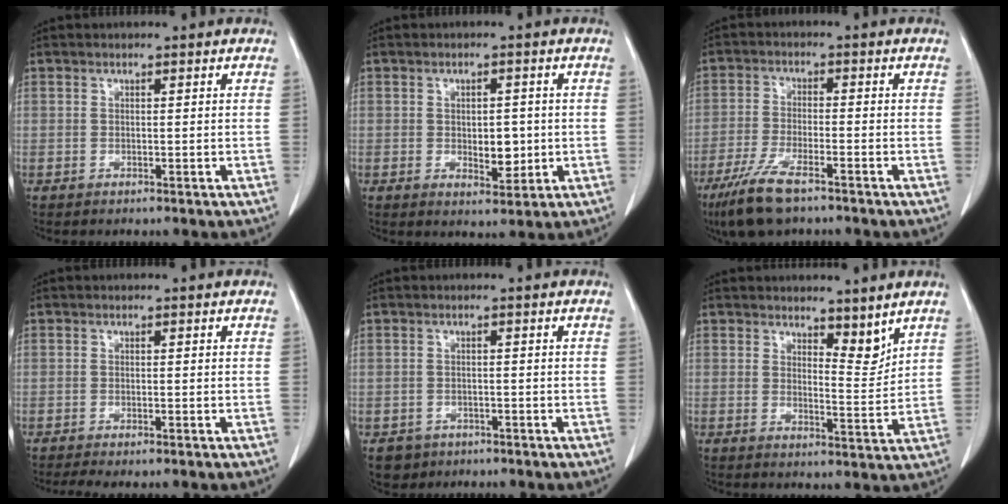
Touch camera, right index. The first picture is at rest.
{"total": 4.4, "force": [-0.4, 2.2, 3.8], "torque": [-0.051, -0.004, 0.001]}
{"total": 8.2, "force": [-5.8, 1.5, 5.6], "torque": [-0.119, -0.019, -0.108]}
{"total": 2.1, "force": [-1.7, 0.1, 1.3], "torque": [-0.023, -0.006, -0.029]}
{"total": 3.1, "force": [-2.0, 2.4, 0.2], "torque": [-0.005, 0.006, -0.030]}
{"total": 4.1, "force": [3.4, 1.1, 2.1], "torque": [-0.027, -0.015, 0.055]}